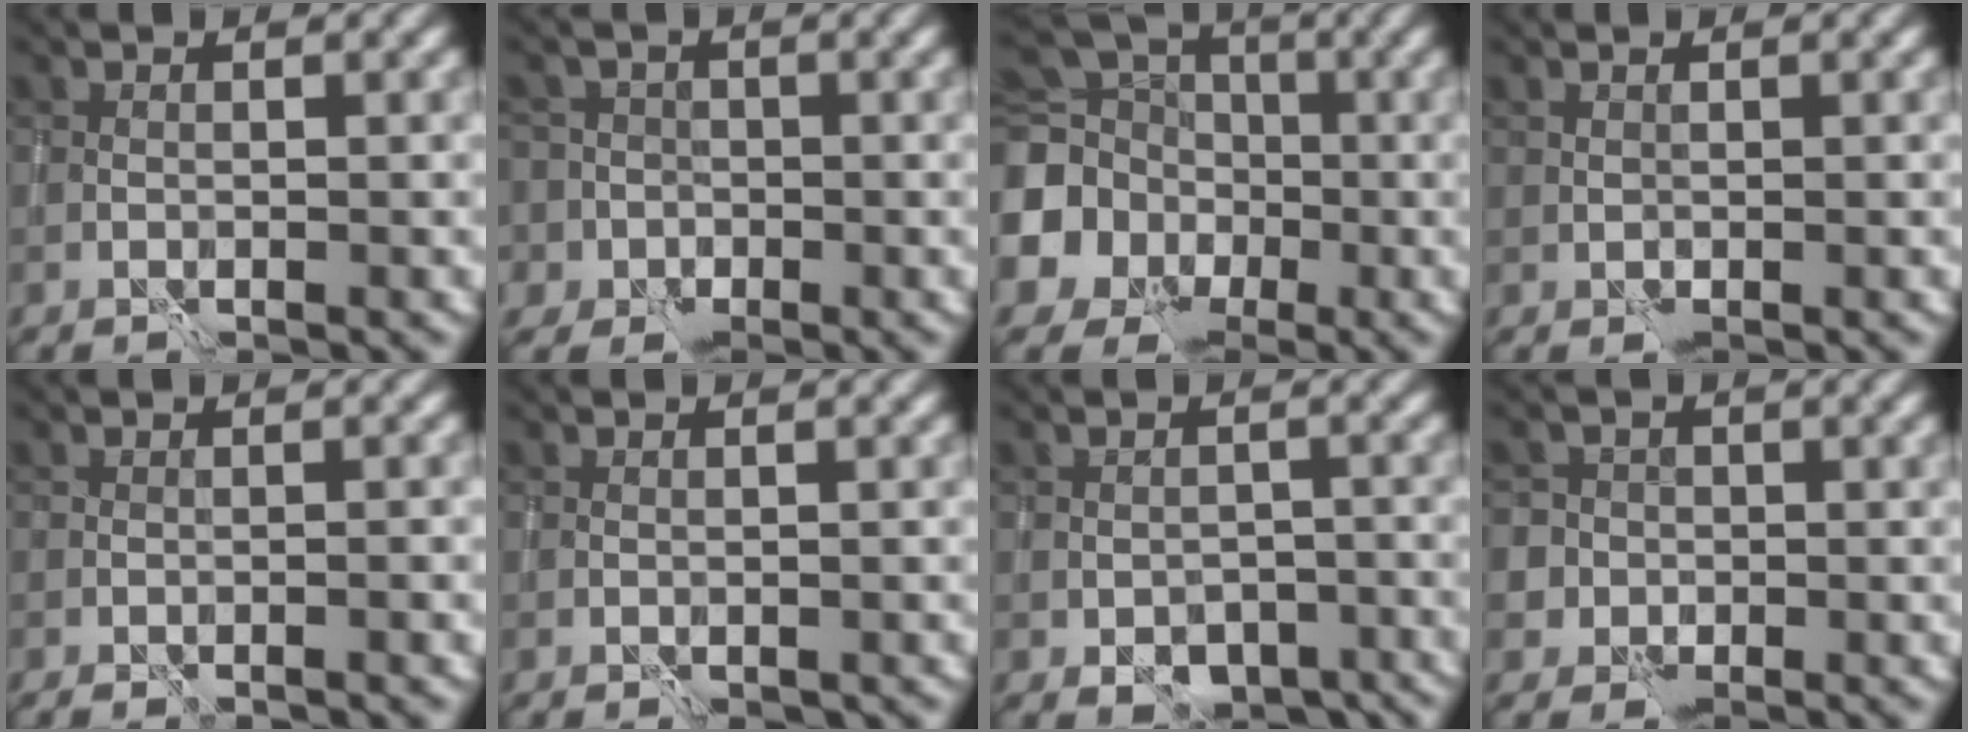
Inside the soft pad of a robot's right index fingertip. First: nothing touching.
{"total": 5.0, "force": [-1.5, 4.7, 1.0], "torque": [0.006, 0.010, -0.062]}
{"total": 9.9, "force": [-1.7, 9.1, 3.5], "torque": [-0.092, -0.021, -0.056]}
{"total": 0.0}
{"total": 1.1, "force": [-0.7, 0.4, 0.8], "torque": [-0.008, 0.011, -0.009]}
{"total": 0.6, "force": [-0.3, 0.4, 0.3], "torque": [-0.004, -0.001, -0.001]}
{"total": 4.4, "force": [-2.4, 3.0, 2.2], "torque": [-0.023, -0.007, -0.024]}
{"total": 4.6, "force": [-1.6, 4.2, 0.8], "torque": [0.022, 0.012, -0.063]}